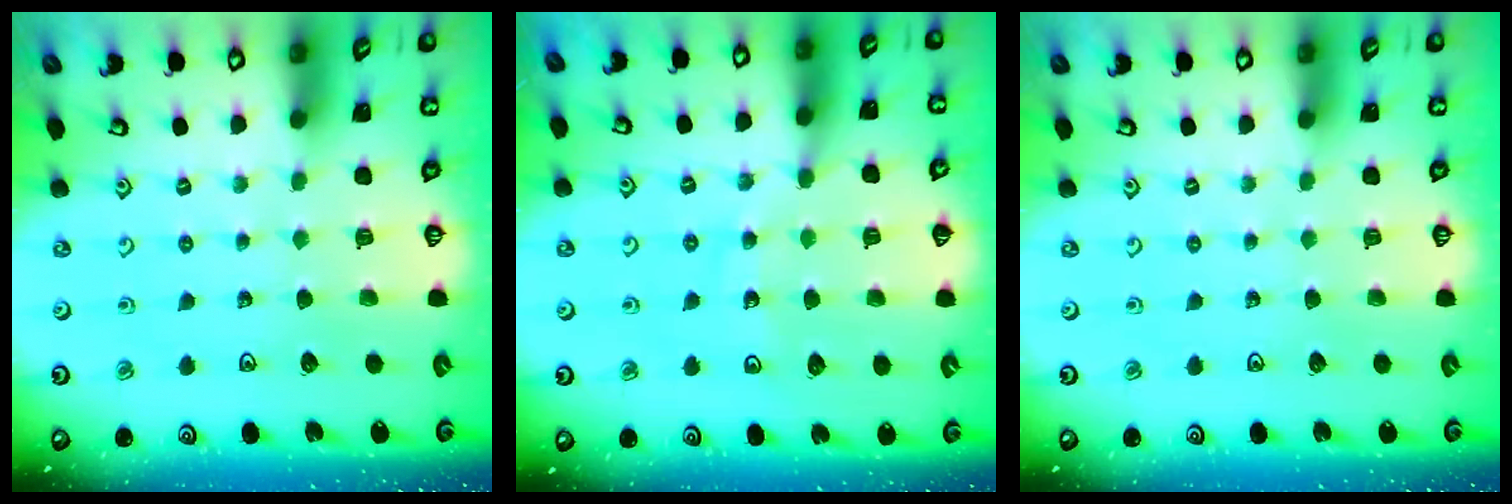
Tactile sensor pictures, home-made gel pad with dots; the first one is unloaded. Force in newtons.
{"total": 13.0, "press": 12.4, "slide": 3.9}
{"total": 0.0}